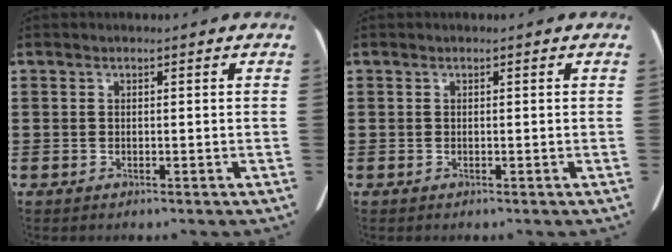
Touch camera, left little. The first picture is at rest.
{"total": 0.0}